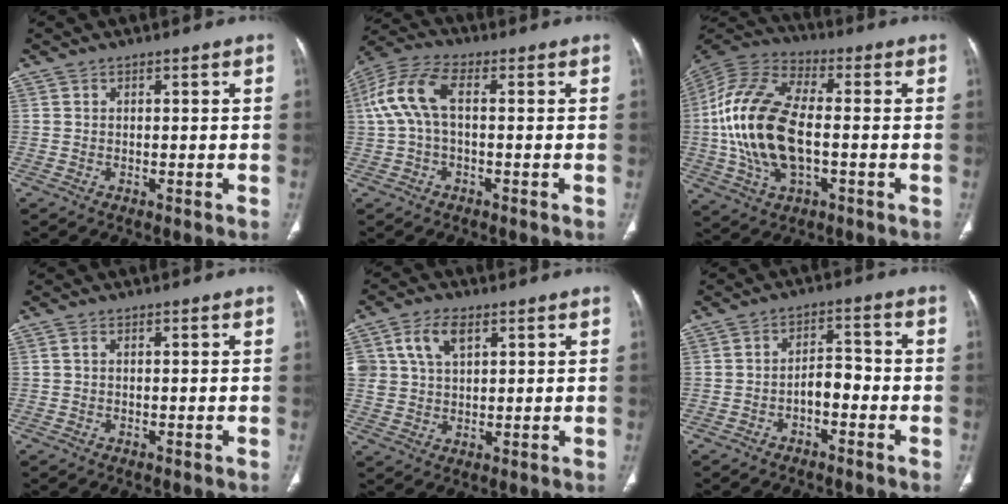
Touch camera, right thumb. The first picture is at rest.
{"total": 9.2, "force": [0.6, 4.4, 8.1], "torque": [-0.191, 0.030, 0.008]}
{"total": 19.7, "force": [-1.7, 10.2, 16.8], "torque": [-0.350, 0.019, -0.031]}
{"total": 0.6, "force": [0.1, 0.3, 0.5], "torque": [-0.013, 0.001, 0.000]}
{"total": 7.2, "force": [3.1, 4.3, 4.9], "torque": [-0.085, -0.004, 0.063]}
{"total": 4.5, "force": [-2.0, 2.5, 3.2], "torque": [-0.039, 0.033, -0.036]}